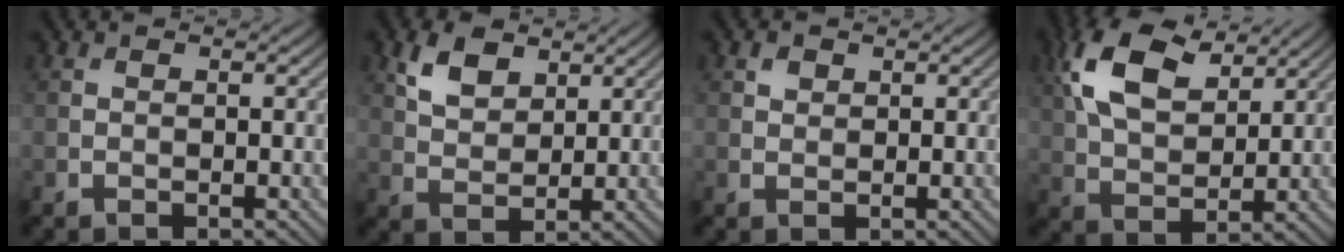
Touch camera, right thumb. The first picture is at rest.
{"total": 4.8, "force": [2.8, 2.8, 2.7], "torque": [-0.058, -0.002, 0.055]}
{"total": 1.0, "force": [0.6, 0.8, 0.3], "torque": [-0.005, 0.000, 0.008]}
{"total": 11.4, "force": [5.5, 6.1, 7.9], "torque": [-0.192, 0.019, 0.110]}